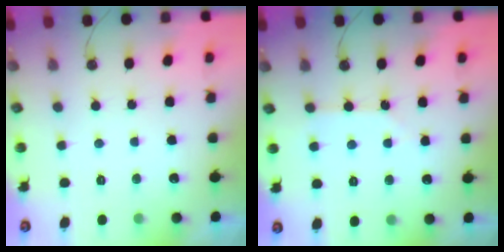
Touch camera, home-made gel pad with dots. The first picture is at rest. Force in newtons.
{"total": 2.5, "press": 2.4, "slide": 0.5}